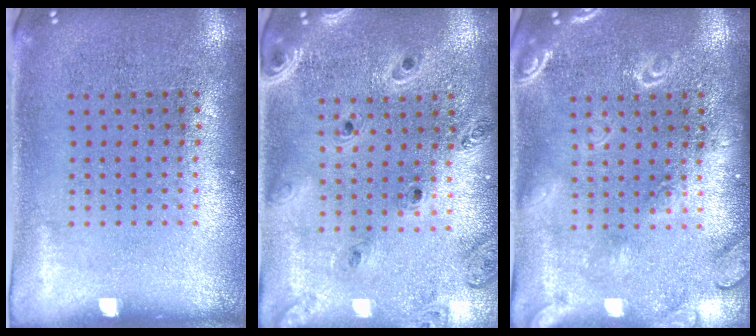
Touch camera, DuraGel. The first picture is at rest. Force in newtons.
{"total": 1.3, "press": 1.3, "slide": 0.2}
{"total": 3.3, "press": 3.3, "slide": 0.4}